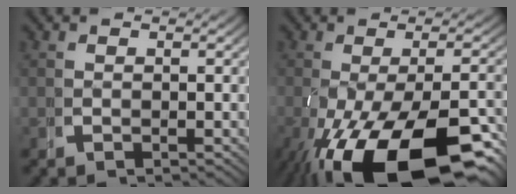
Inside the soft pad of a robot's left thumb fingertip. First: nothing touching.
{"total": 14.2, "force": [-5.6, 6.6, 11.3], "torque": [-0.202, -0.055, -0.045]}